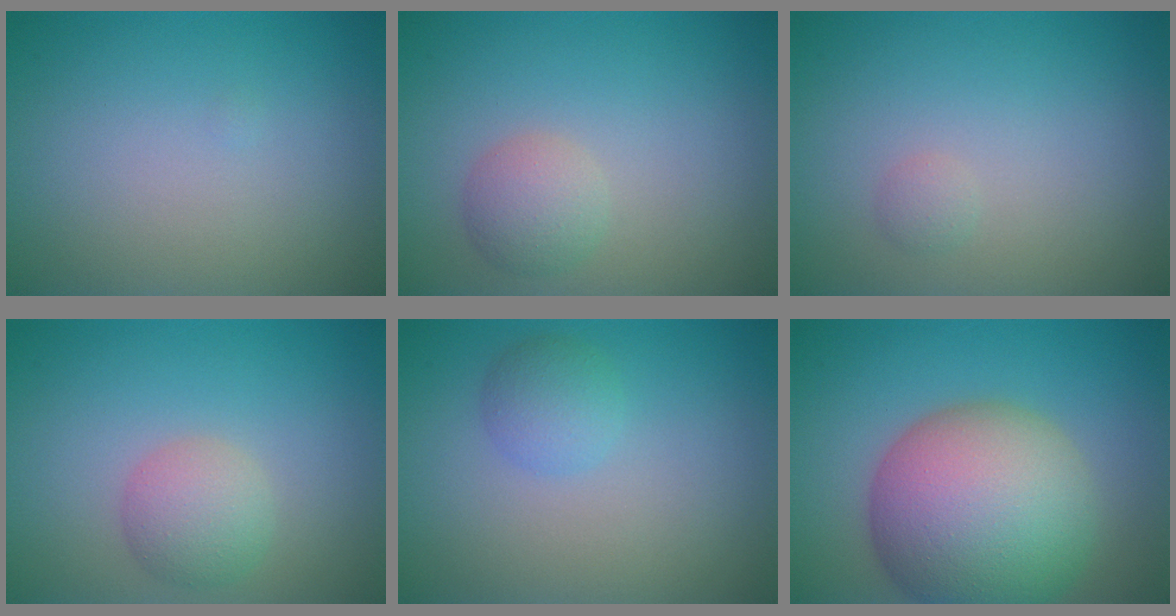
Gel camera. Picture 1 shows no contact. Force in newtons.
{"total": 2.4, "press": 2.4, "slide": 0.1}
{"total": 0.7, "press": 0.7, "slide": 0.0}
{"total": 2.9, "press": 2.9, "slide": 0.1}
{"total": 2.1, "press": 2.1, "slide": 0.2}
{"total": 13.2, "press": 13.2, "slide": 0.6}